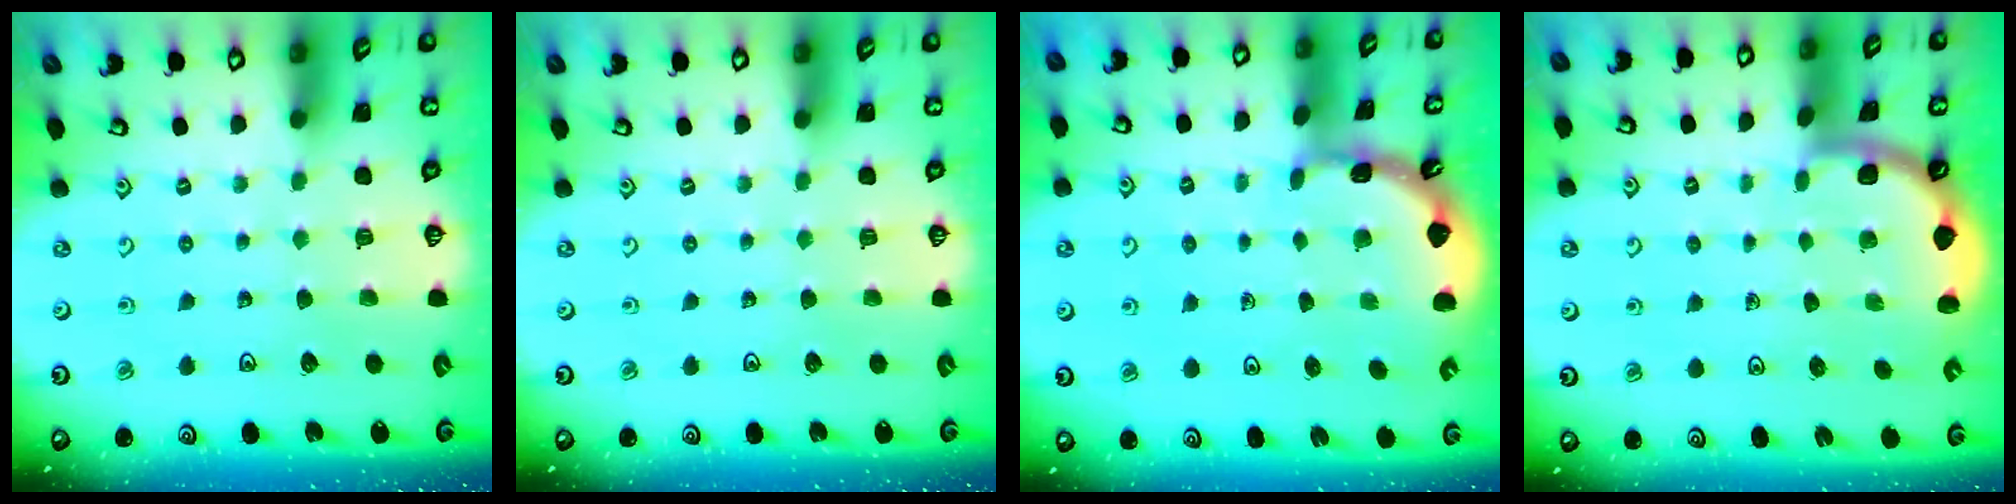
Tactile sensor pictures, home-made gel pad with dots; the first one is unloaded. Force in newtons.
{"total": 0.0}
{"total": 1.7, "press": 1.7, "slide": 0.1}
{"total": 1.7, "press": 1.7, "slide": 0.0}